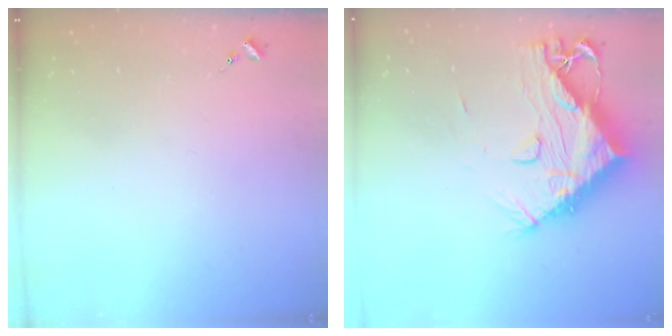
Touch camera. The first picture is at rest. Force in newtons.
{"total": 18.4, "press": 18.3, "slide": 1.6}